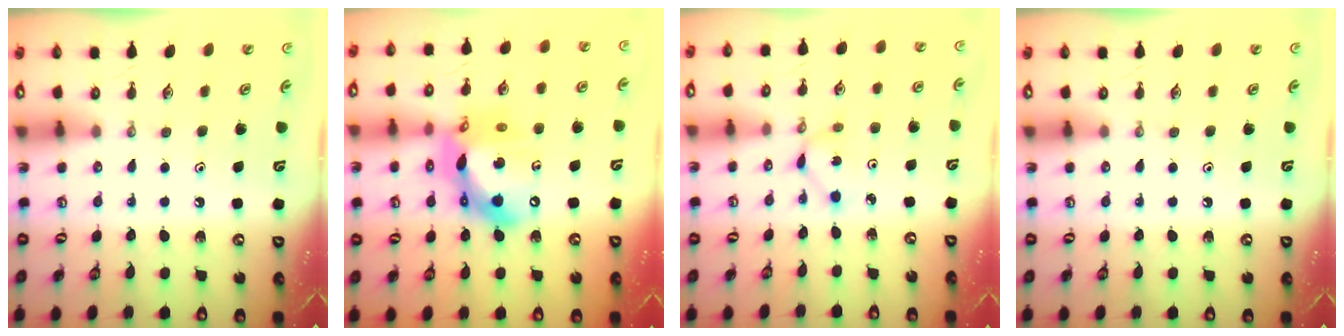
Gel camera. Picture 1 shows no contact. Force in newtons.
{"total": 17.1, "press": 17.0, "slide": 2.1}
{"total": 1.6, "press": 1.6, "slide": 0.2}
{"total": 0.0}